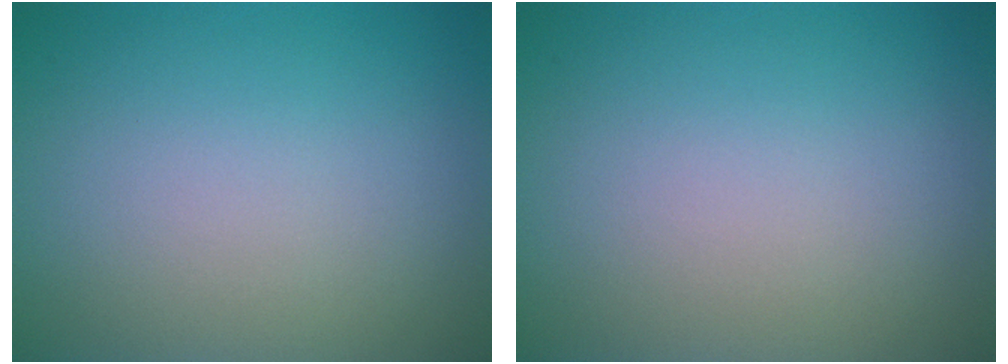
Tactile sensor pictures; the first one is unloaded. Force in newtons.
{"total": 0.0}